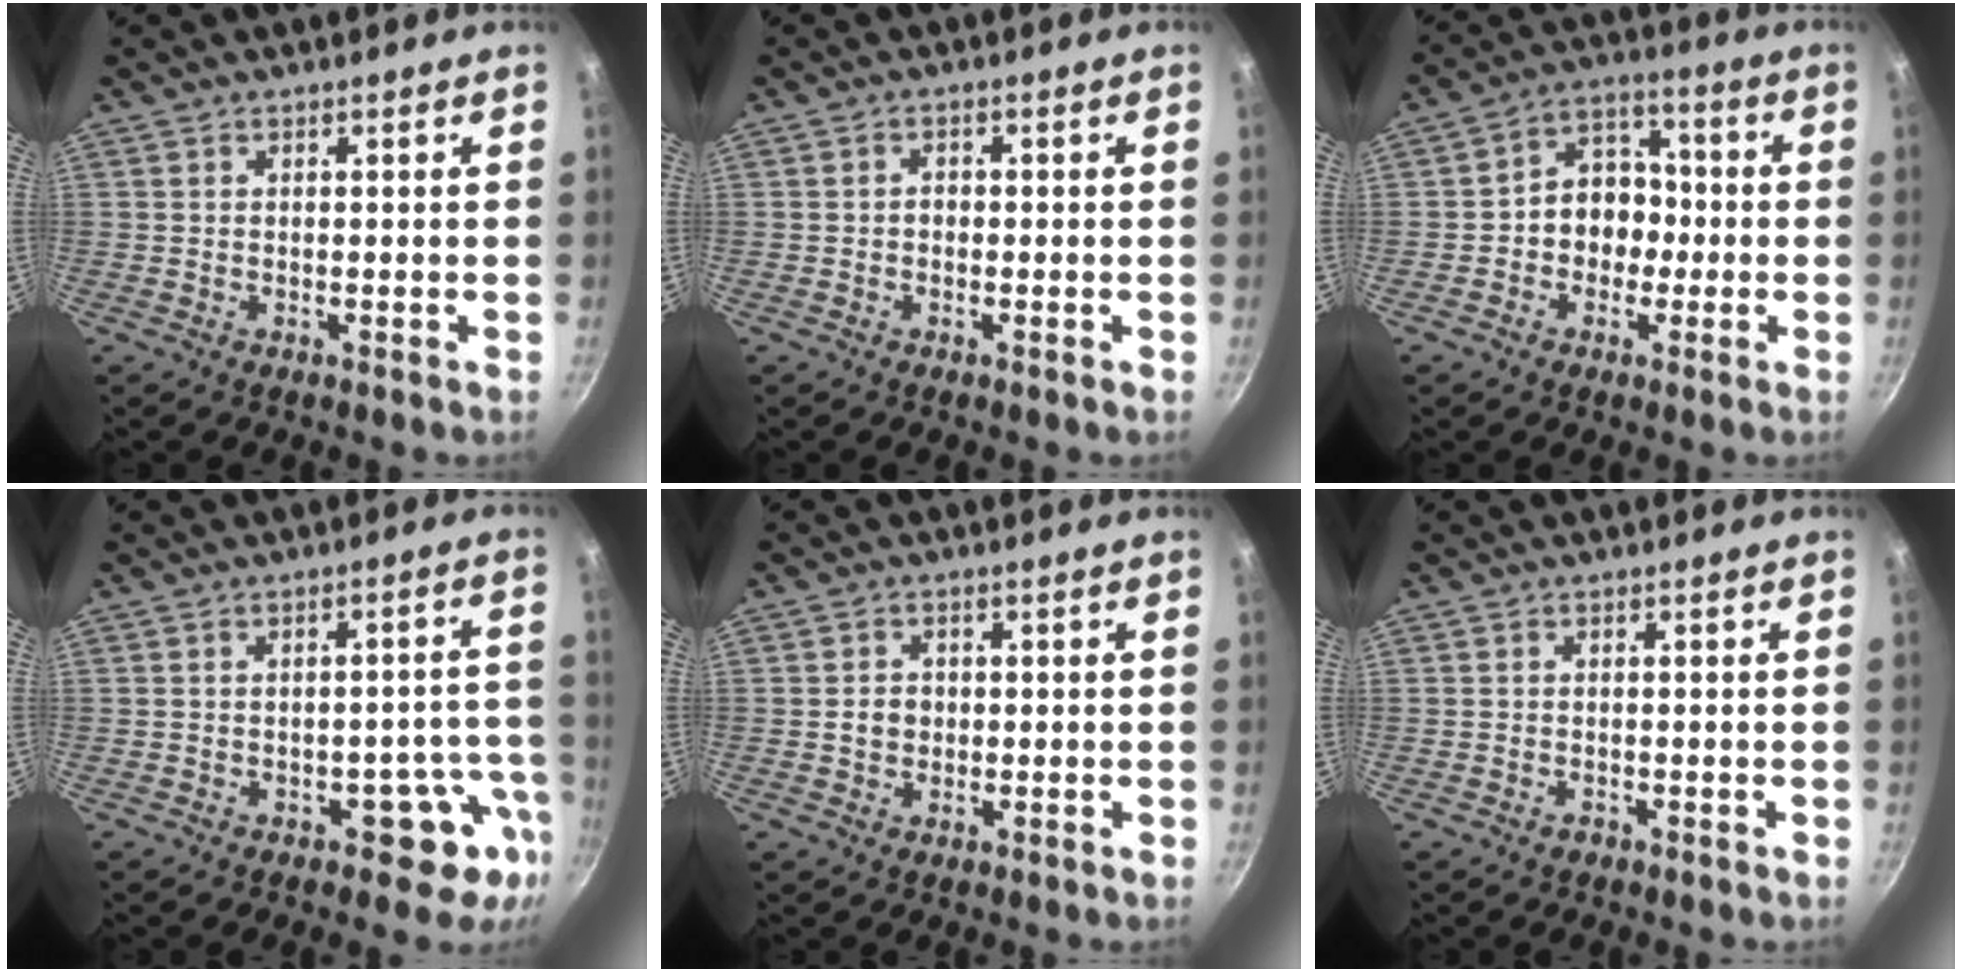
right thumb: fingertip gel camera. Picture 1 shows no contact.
{"total": 1.5, "force": [-0.4, 1.2, 0.8], "torque": [-0.008, 0.008, -0.009]}
{"total": 9.2, "force": [-1.5, 7.7, 4.9], "torque": [-0.019, 0.037, -0.037]}
{"total": 8.0, "force": [-3.7, 5.1, 4.9], "torque": [0.007, 0.044, -0.033]}
{"total": 3.0, "force": [-0.2, 2.6, 1.5], "torque": [-0.013, 0.007, -0.006]}
{"total": 0.9, "force": [-0.6, 0.5, 0.3], "torque": [-0.007, 0.008, -0.010]}